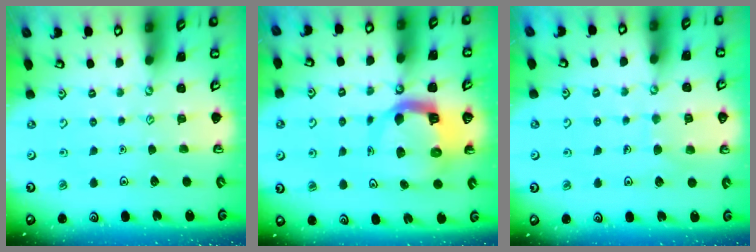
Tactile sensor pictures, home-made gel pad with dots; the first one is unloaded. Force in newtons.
{"total": 9.3, "press": 9.2, "slide": 1.2}
{"total": 5.7, "press": 5.7, "slide": 0.5}